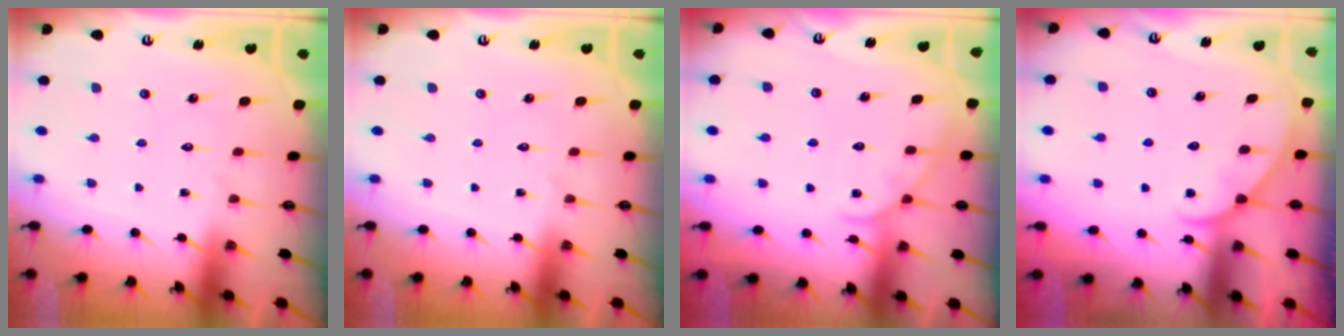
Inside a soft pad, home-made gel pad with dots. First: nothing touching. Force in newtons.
{"total": 0.0}
{"total": 5.3, "press": 5.3, "slide": 0.5}
{"total": 3.9, "press": 3.8, "slide": 0.3}